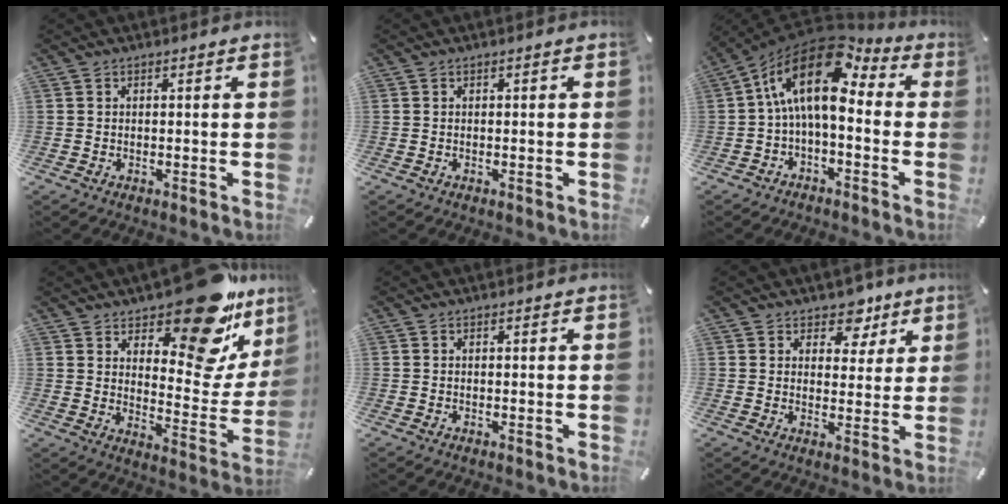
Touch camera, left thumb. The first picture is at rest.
{"total": 0.0}
{"total": 16.7, "force": [3.8, 8.6, 13.8], "torque": [-0.275, -0.015, 0.060]}
{"total": 20.8, "force": [15.2, 8.9, 11.1], "torque": [-0.128, -0.124, 0.250]}
{"total": 0.0}
{"total": 6.5, "force": [4.3, 4.7, 1.5], "torque": [0.003, -0.031, 0.067]}